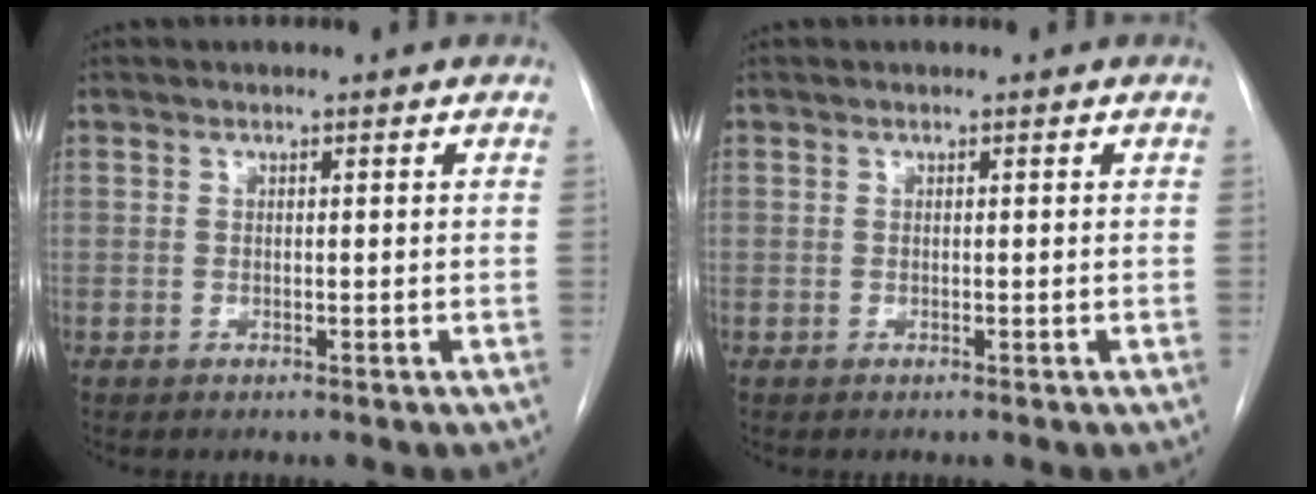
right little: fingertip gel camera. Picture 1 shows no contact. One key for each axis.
{"total": 0.0}